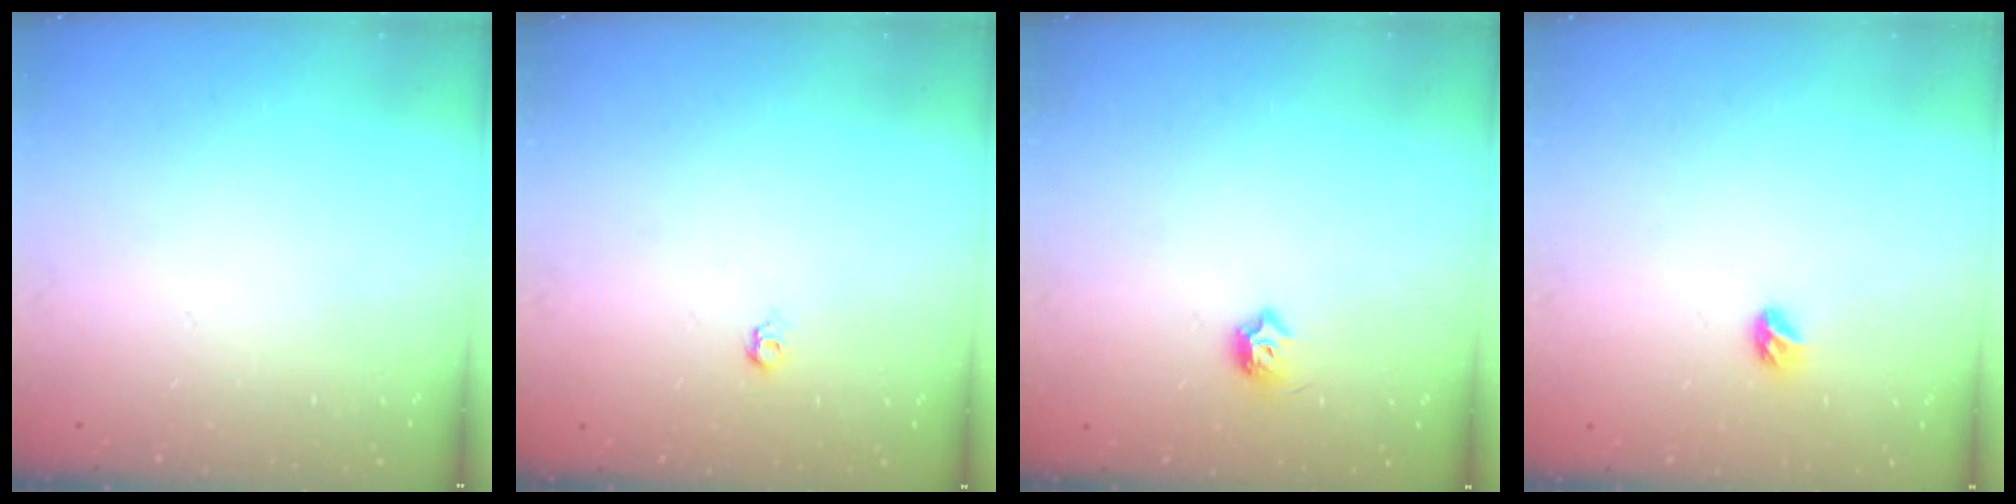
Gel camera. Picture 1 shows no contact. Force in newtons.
{"total": 3.9, "press": 3.8, "slide": 0.8}
{"total": 5.9, "press": 5.8, "slide": 0.9}
{"total": 3.3, "press": 3.2, "slide": 0.8}